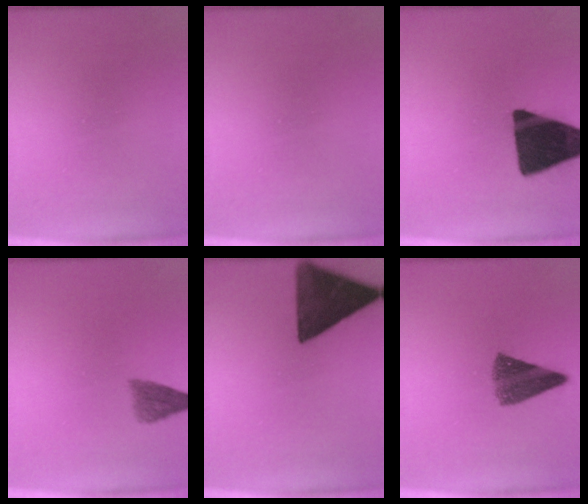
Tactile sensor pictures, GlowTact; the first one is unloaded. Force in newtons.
{"total": 0.0}
{"total": 16.5}
{"total": 2.9}
{"total": 13.4}
{"total": 7.6}